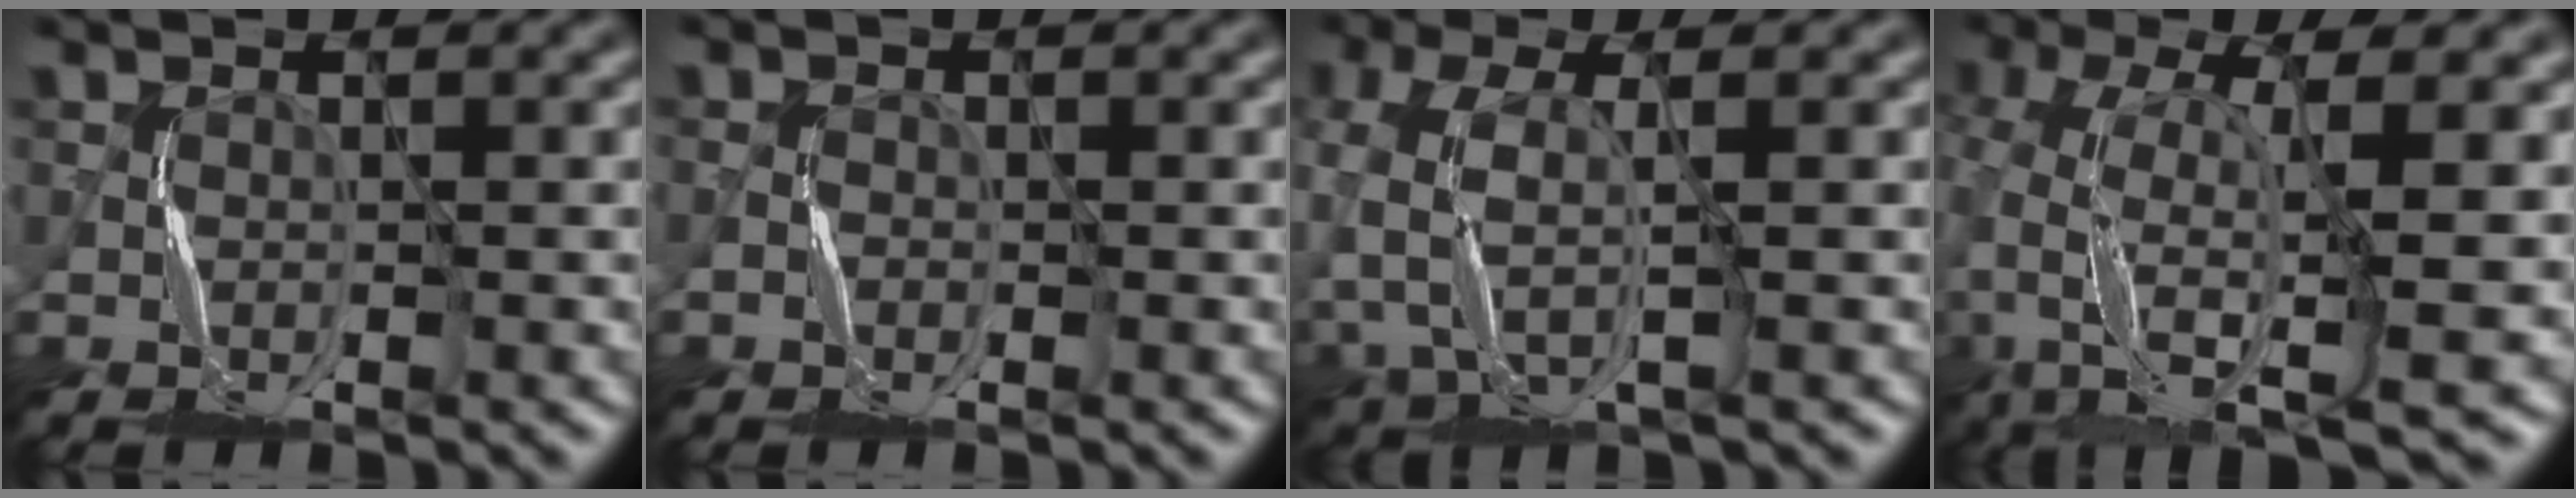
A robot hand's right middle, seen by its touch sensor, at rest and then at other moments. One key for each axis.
{"total": 1.0, "fx": -0.6, "fy": 0.8, "fz": 0.0, "tx": 0.002, "ty": 0.002, "tz": -0.011}
{"total": 4.7, "fx": -1.3, "fy": 2.5, "fz": 3.8, "tx": -0.108, "ty": -0.003, "tz": -0.027}
{"total": 11.2, "fx": -2.9, "fy": 4.0, "fz": 10.0, "tx": -0.201, "ty": -0.004, "tz": -0.047}